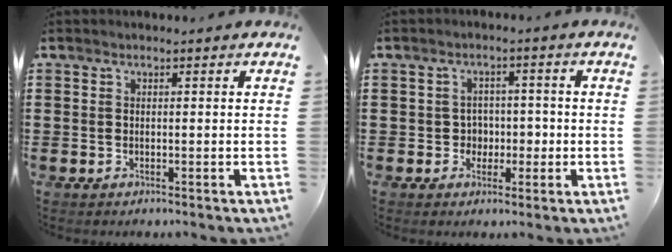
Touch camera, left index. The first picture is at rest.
{"total": 3.2, "force": [-0.5, 3.0, 1.1], "torque": [-0.026, 0.003, -0.016]}